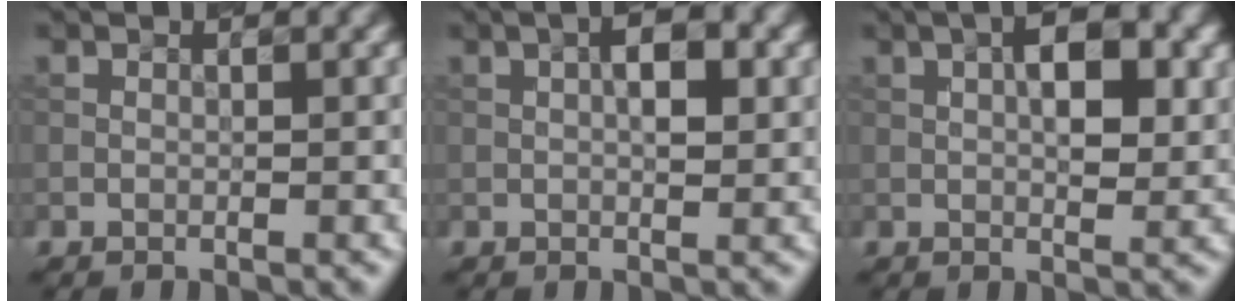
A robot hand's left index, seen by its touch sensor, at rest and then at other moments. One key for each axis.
{"total": 3.2, "fx": 0.7, "fy": 1.2, "fz": 2.9, "tx": -0.045, "ty": 0.006, "tz": 0.008}
{"total": 4.9, "fx": 1.1, "fy": 2.1, "fz": 4.3, "tx": -0.065, "ty": 0.005, "tz": 0.016}